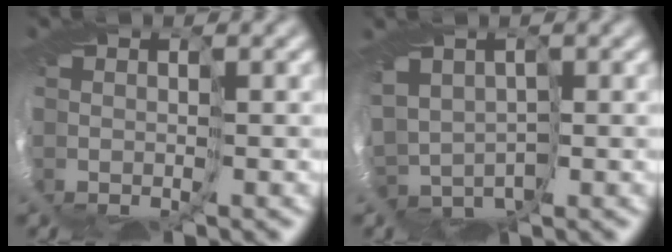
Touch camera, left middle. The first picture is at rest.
{"total": 2.4, "force": [0.0, 2.4, 0.5], "torque": [-0.024, 0.002, -0.003]}